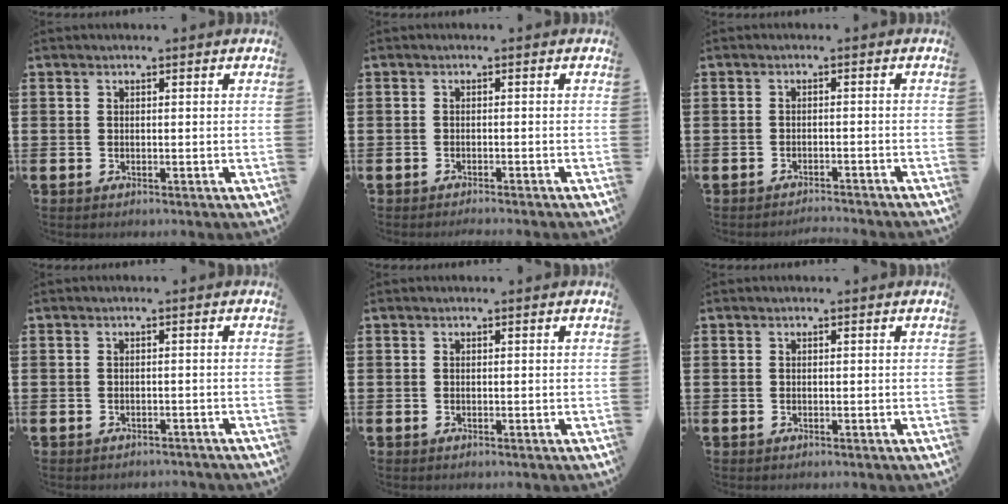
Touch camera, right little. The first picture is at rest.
{"total": 0.7, "force": [-0.7, -0.1, 0.1], "torque": [-0.001, -0.001, -0.014]}
{"total": 1.4, "force": [-1.4, -0.2, 0.0], "torque": [-0.001, 0.005, -0.028]}
{"total": 0.7, "force": [-0.7, 0.1, 0.0], "torque": [-0.003, -0.001, -0.015]}
{"total": 0.0}
{"total": 0.0}